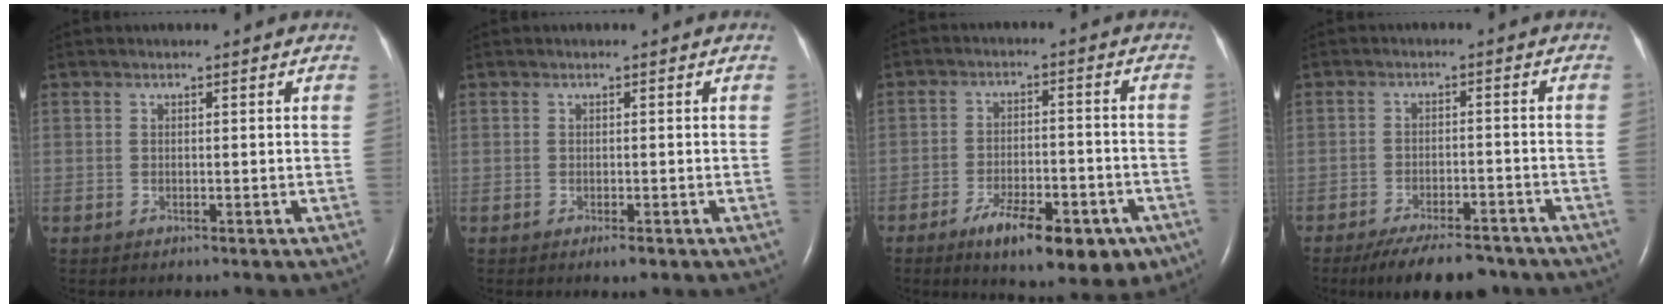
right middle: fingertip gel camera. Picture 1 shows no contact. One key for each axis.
{"total": 1.1, "fx": -0.6, "fy": 0.2, "fz": 0.9, "tx": -0.011, "ty": -0.002, "tz": -0.008}
{"total": 13.0, "fx": -7.9, "fy": 4.6, "fz": 9.3, "tx": -0.122, "ty": -0.001, "tz": -0.113}
{"total": 10.6, "fx": -9.0, "fy": 3.0, "fz": 4.9, "tx": -0.070, "ty": -0.007, "tz": -0.134}